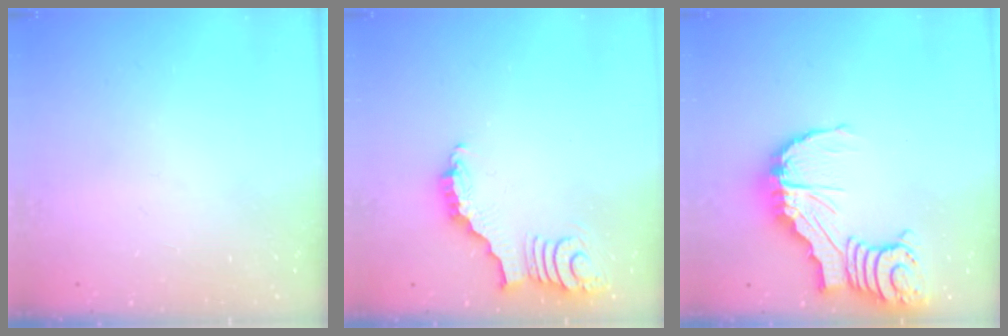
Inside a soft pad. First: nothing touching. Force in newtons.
{"total": 3.9, "press": 3.9, "slide": 0.5}
{"total": 14.6, "press": 14.5, "slide": 1.7}